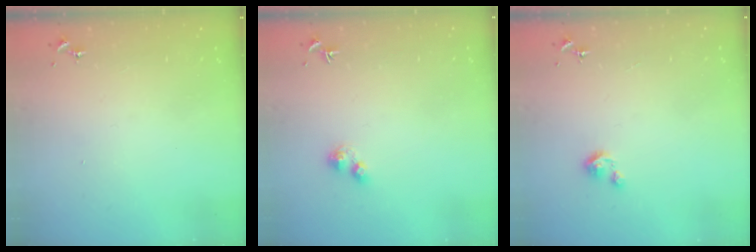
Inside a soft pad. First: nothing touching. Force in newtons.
{"total": 4.0, "press": 3.9, "slide": 0.6}
{"total": 2.5, "press": 2.5, "slide": 0.3}